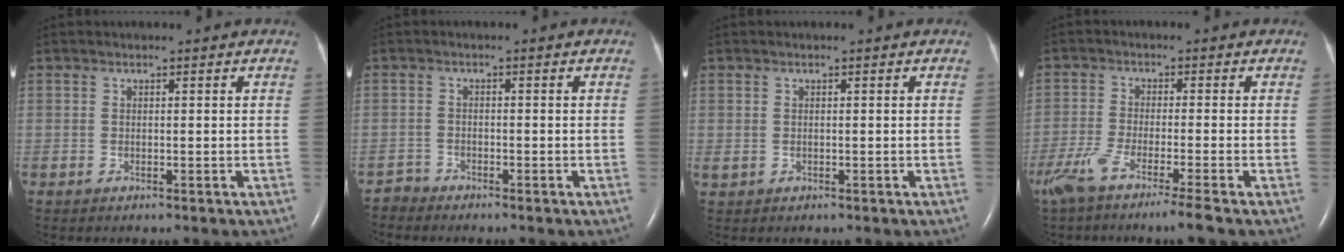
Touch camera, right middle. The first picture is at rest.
{"total": 1.7, "force": [-1.4, 0.1, -0.8], "torque": [0.022, -0.006, -0.032]}
{"total": 0.7, "force": [0.0, 0.6, 0.4], "torque": [-0.013, 0.000, 0.007]}
{"total": 8.1, "force": [-5.8, -0.6, 5.6], "torque": [-0.100, -0.023, -0.104]}